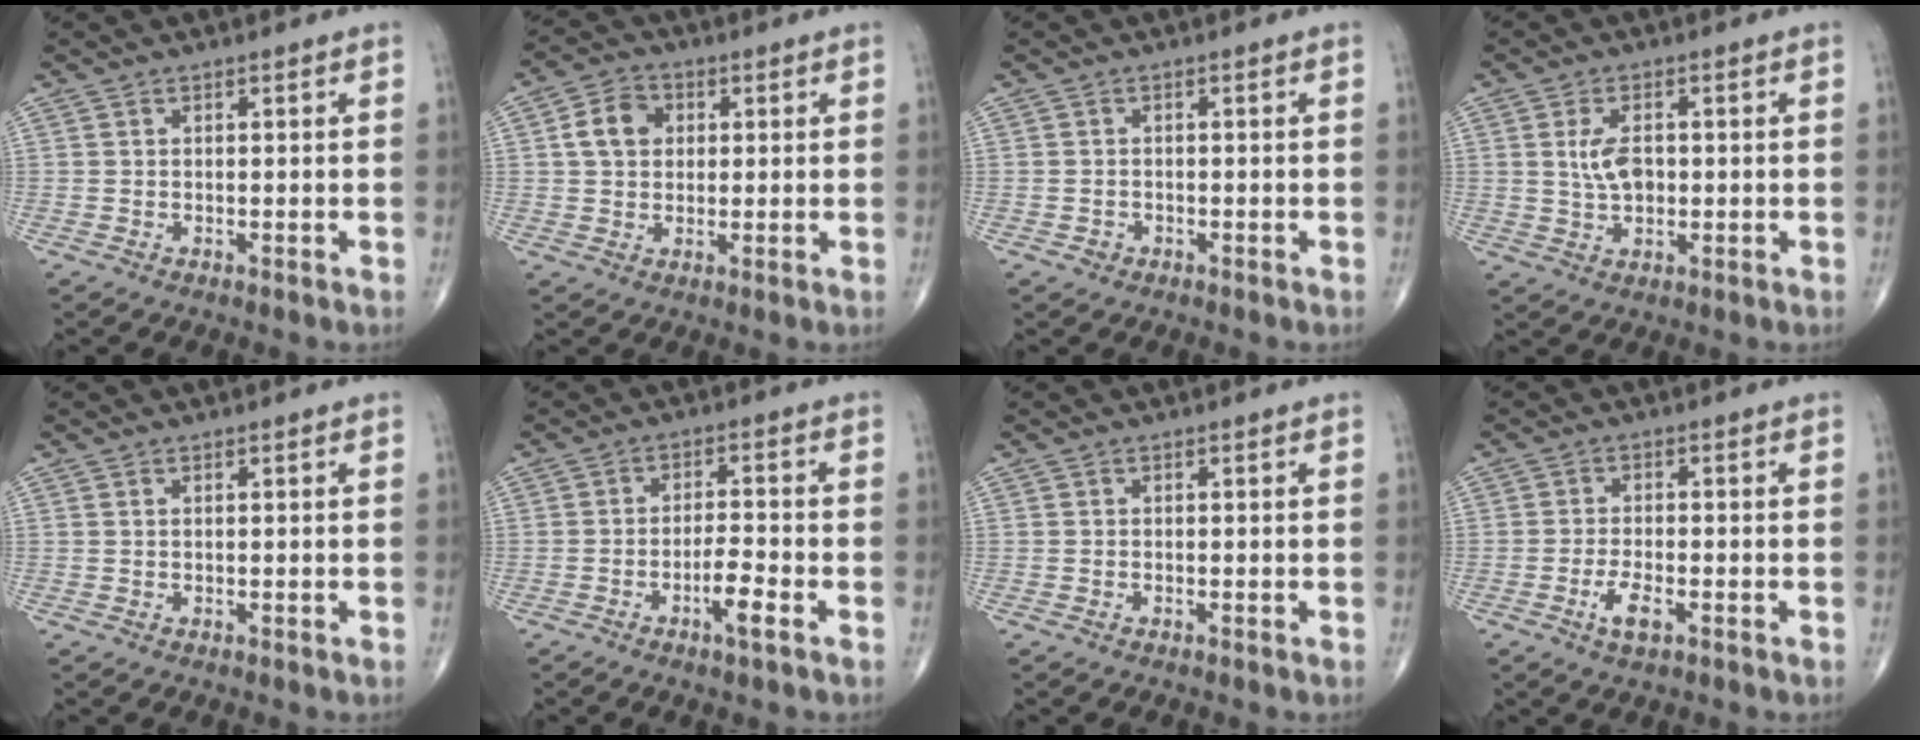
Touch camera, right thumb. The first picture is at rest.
{"total": 6.6, "force": [1.4, 5.2, 3.9], "torque": [-0.058, 0.008, 0.018]}
{"total": 1.0, "force": [-0.6, 0.8, 0.2], "torque": [0.001, 0.005, -0.010]}
{"total": 5.2, "force": [0.5, 3.0, 4.2], "torque": [-0.077, -0.001, 0.012]}
{"total": 0.0}
{"total": 5.0, "force": [-2.4, 0.7, 4.3], "torque": [-0.081, 0.014, -0.044]}
{"total": 0.0}
{"total": 4.1, "force": [-1.8, 1.5, 3.4], "torque": [-0.067, 0.003, -0.032]}